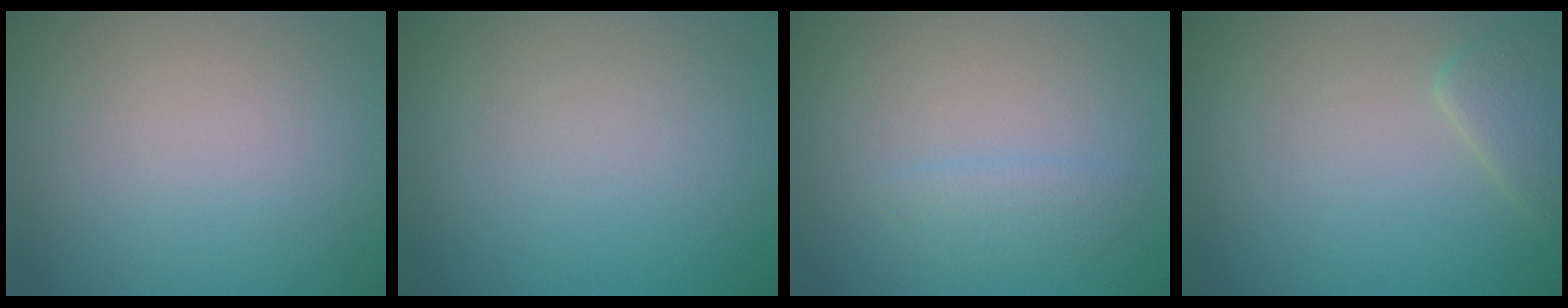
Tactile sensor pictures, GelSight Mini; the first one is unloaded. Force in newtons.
{"total": 0.0}
{"total": 1.5, "press": 1.5, "slide": 0.0}
{"total": 2.2, "press": 2.2, "slide": 0.2}